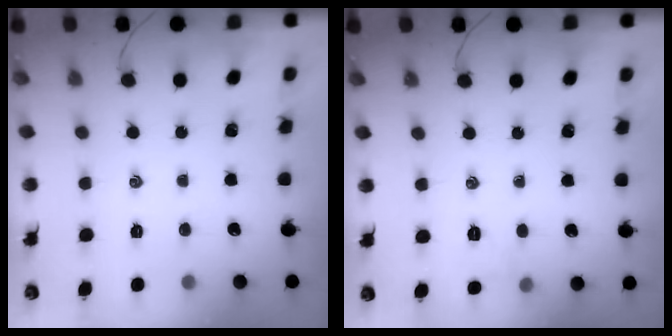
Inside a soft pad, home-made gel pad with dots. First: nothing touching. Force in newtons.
{"total": 4.8, "press": 4.6, "slide": 1.3}